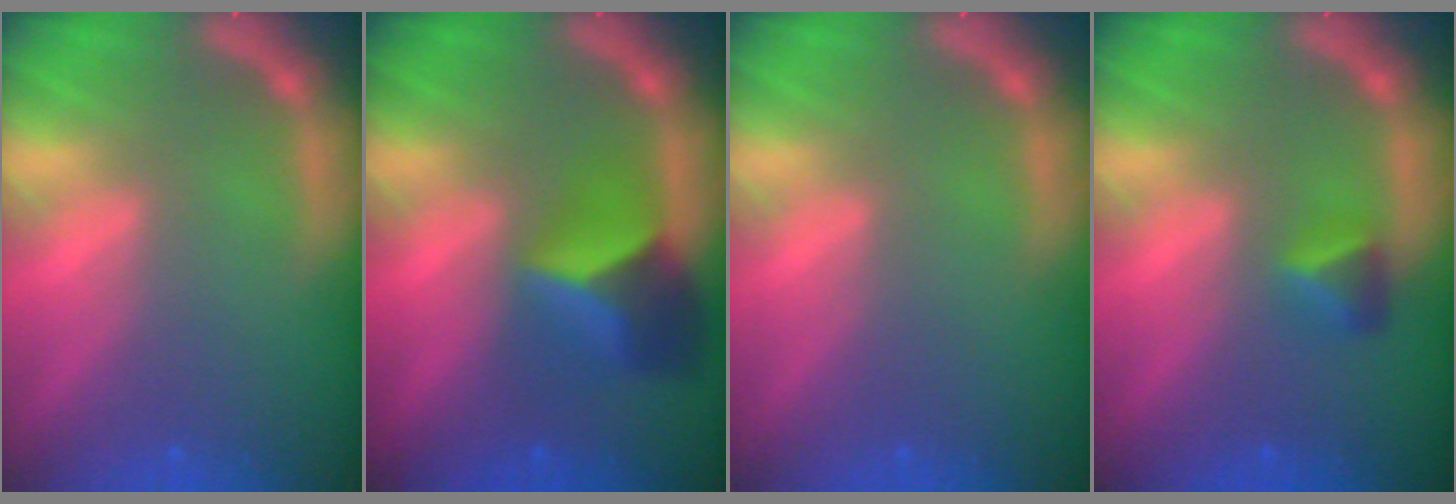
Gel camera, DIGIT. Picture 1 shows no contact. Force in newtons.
{"total": 5.4}
{"total": 0.0}
{"total": 1.9}